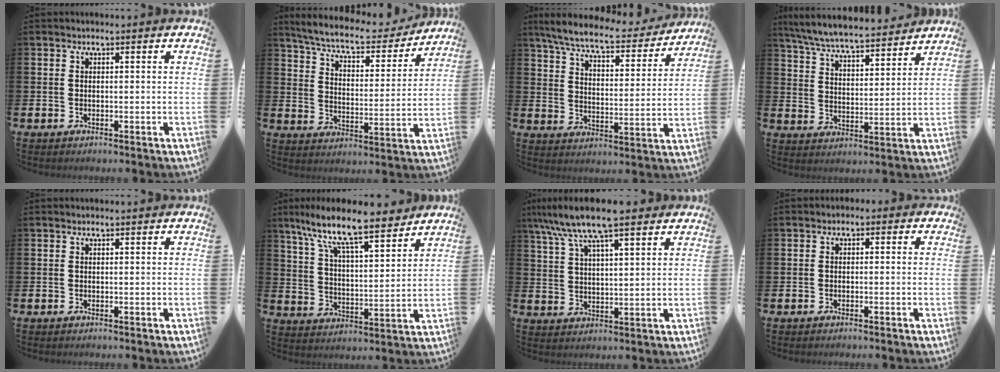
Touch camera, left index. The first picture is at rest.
{"total": 7.3, "force": [6.8, 1.3, 2.5], "torque": [-0.073, -0.048, 0.112]}
{"total": 7.7, "force": [7.0, 0.9, 3.1], "torque": [-0.089, -0.046, 0.118]}
{"total": 7.0, "force": [6.7, 0.7, 2.0], "torque": [-0.067, -0.045, 0.117]}
{"total": 0.0}
{"total": 10.4, "force": [9.0, 1.7, 4.9], "torque": [-0.125, -0.058, 0.153]}
{"total": 10.0, "force": [8.2, 1.6, 5.4], "torque": [-0.121, -0.022, 0.148]}
{"total": 1.2, "force": [-1.0, 0.6, 0.2], "torque": [-0.009, 0.004, -0.023]}